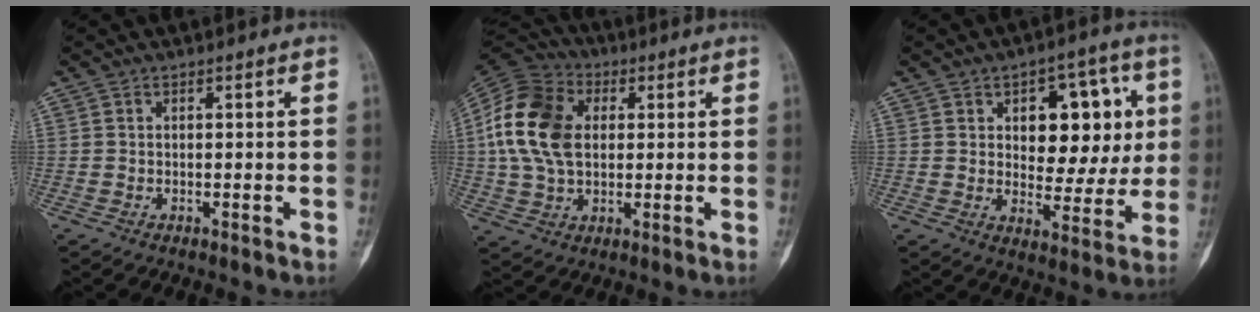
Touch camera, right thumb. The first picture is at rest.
{"total": 17.0, "force": [2.5, 12.0, 11.7], "torque": [-0.220, 0.013, 0.039]}
{"total": 14.5, "force": [3.5, 8.7, 11.1], "torque": [-0.089, 0.003, 0.053]}